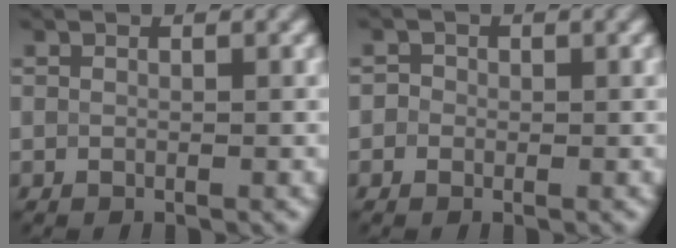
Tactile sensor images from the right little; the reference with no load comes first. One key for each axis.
{"total": 0.8, "fx": -0.2, "fy": 0.7, "fz": 0.1, "tx": 0.005, "ty": -0.002, "tz": -0.009}